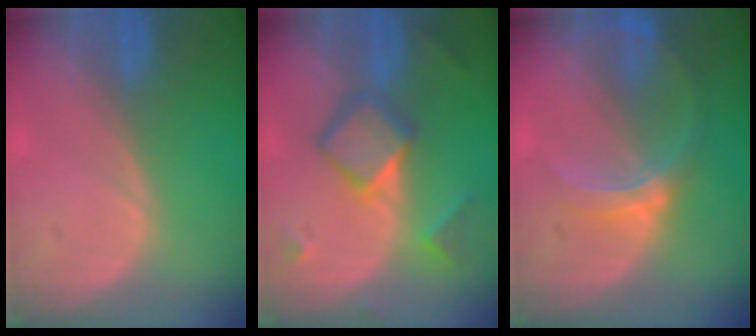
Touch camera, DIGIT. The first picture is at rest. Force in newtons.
{"total": 6.8, "press": 6.8, "slide": 0.5}
{"total": 6.0, "press": 5.6, "slide": 2.0}